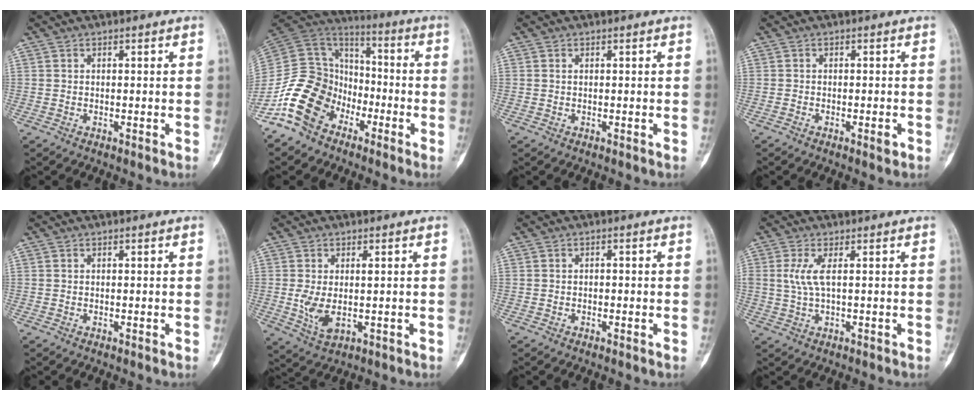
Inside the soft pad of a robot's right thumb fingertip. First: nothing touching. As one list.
[{"total": 16.6, "force": [-9.0, 12.0, 7.2], "torque": [-0.124, 0.081, -0.177]}, {"total": 0.0}, {"total": 1.4, "force": [-0.7, 0.4, 1.1], "torque": [-0.018, -0.001, -0.013]}, {"total": 0.0}, {"total": 6.0, "force": [-0.4, 2.9, 5.2], "torque": [-0.109, -0.005, 0.003]}, {"total": 0.8, "force": [-0.2, 0.6, 0.5], "torque": [-0.004, 0.002, -0.006]}, {"total": 3.9, "force": [0.8, 1.0, 3.7], "torque": [-0.104, 0.002, 0.020]}]